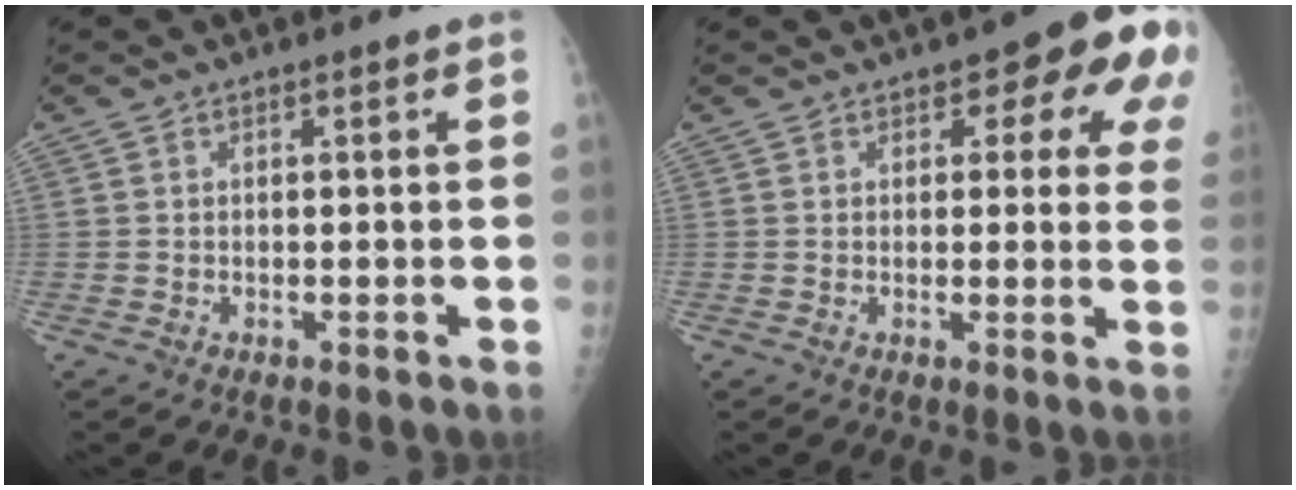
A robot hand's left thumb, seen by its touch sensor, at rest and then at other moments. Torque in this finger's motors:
{"motor_torque": [0.12, 0.55, -0.02, -0.04, 0.13]}